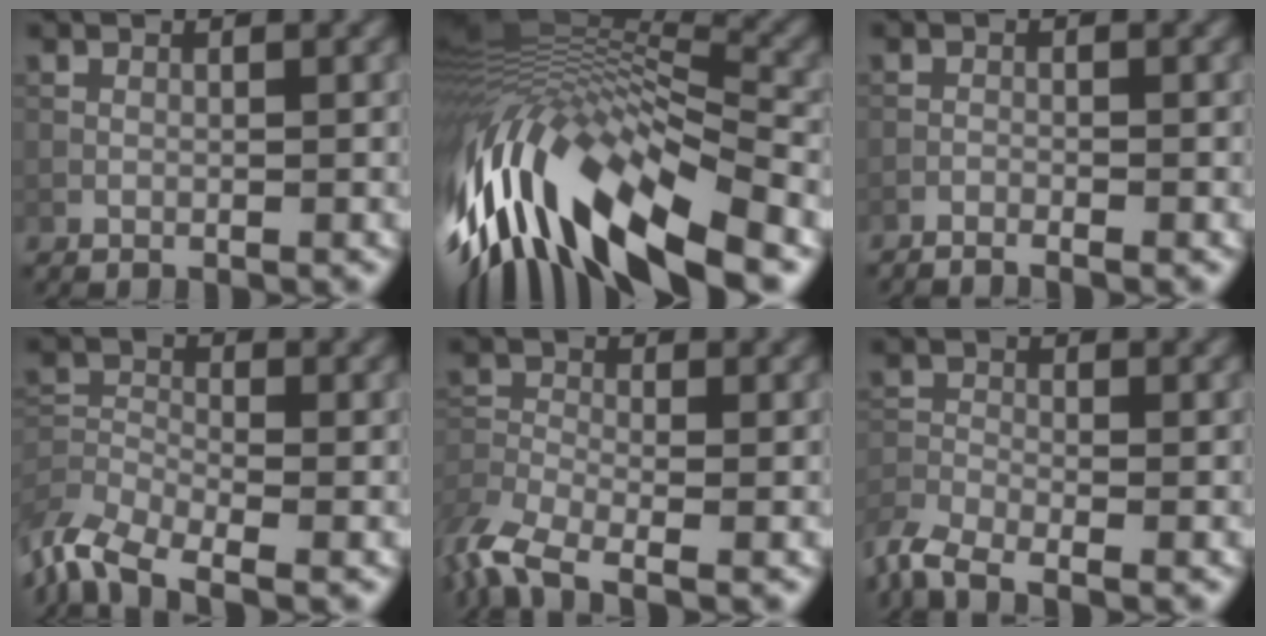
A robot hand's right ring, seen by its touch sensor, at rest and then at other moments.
{"total": 14.8, "force": [-6.0, 5.3, 12.4], "torque": [-0.248, 0.019, -0.101]}
{"total": 1.4, "force": [-1.3, 0.0, 0.6], "torque": [-0.021, 0.000, -0.029]}
{"total": 7.0, "force": [-5.6, 2.5, 3.4], "torque": [-0.067, -0.013, -0.115]}
{"total": 6.1, "force": [-4.4, 2.2, 3.6], "torque": [-0.082, -0.012, -0.100]}
{"total": 4.5, "force": [-3.7, 1.3, 2.2], "torque": [-0.051, -0.012, -0.088]}